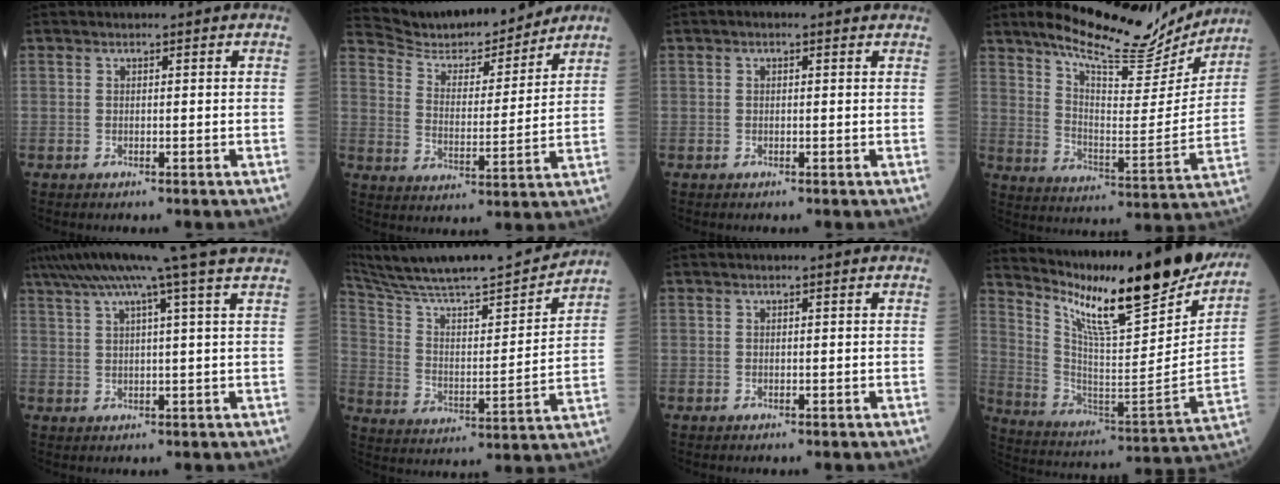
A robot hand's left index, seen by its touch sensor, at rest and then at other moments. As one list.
[{"total": 13.9, "force": [13.2, 2.0, 3.7], "torque": [-0.068, -0.003, 0.215]}, {"total": 1.3, "force": [0.7, 0.4, 1.0], "torque": [-0.021, 0.014, 0.005]}, {"total": 18.8, "force": [16.6, 3.9, 8.1], "torque": [-0.127, -0.018, 0.242]}, {"total": 14.0, "force": [11.0, -2.6, 8.4], "torque": [-0.142, 0.013, 0.148]}, {"total": 23.8, "force": [21.8, 1.3, 9.6], "torque": [-0.172, -0.017, 0.335]}, {"total": 0.7, "force": [0.5, -0.1, 0.5], "torque": [-0.010, 0.004, 0.008]}, {"total": 26.3, "force": [21.2, 2.7, 15.4], "torque": [-0.257, -0.068, 0.317]}]